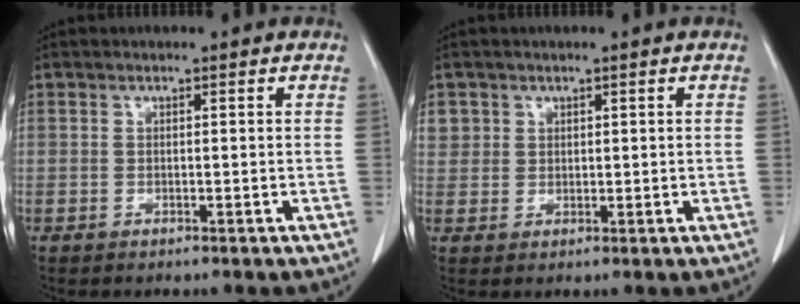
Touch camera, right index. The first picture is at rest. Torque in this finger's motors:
{"motor_torque": [-0.37, 0.16, 0.03, 0.00]}